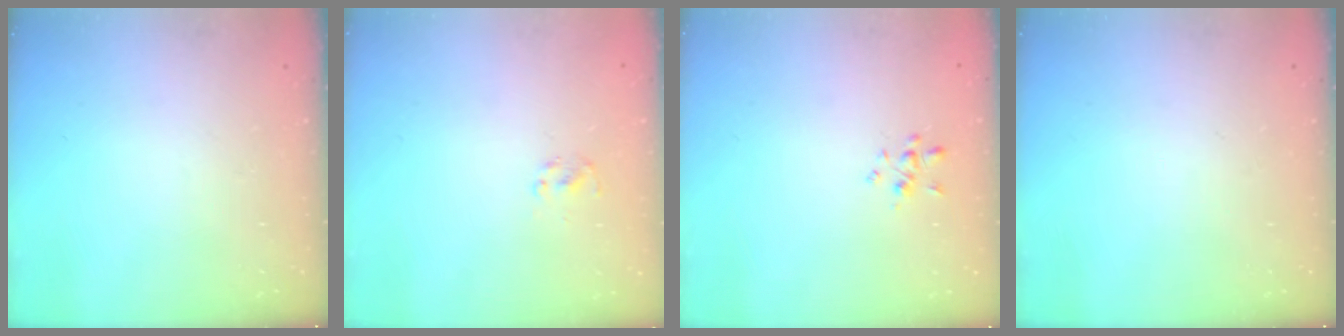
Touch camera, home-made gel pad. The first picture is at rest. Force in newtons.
{"total": 2.1, "press": 1.9, "slide": 0.9}
{"total": 1.9, "press": 1.7, "slide": 0.7}
{"total": 0.0}